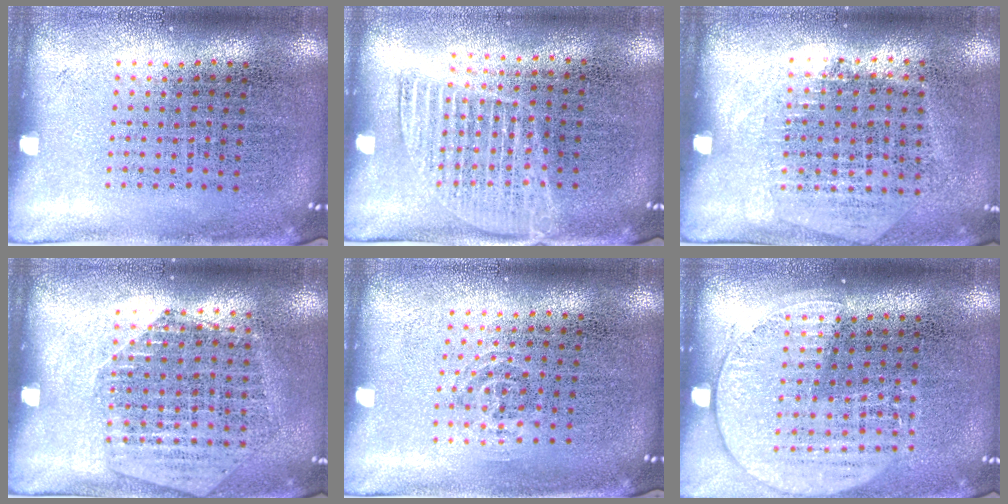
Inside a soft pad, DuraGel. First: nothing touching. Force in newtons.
{"total": 1.3, "press": 1.1, "slide": 0.6}
{"total": 1.2, "press": 1.1, "slide": 0.5}
{"total": 1.5, "press": 1.5, "slide": 0.0}
{"total": 0.9, "press": 0.6, "slide": 0.7}
{"total": 1.4, "press": 1.3, "slide": 0.5}